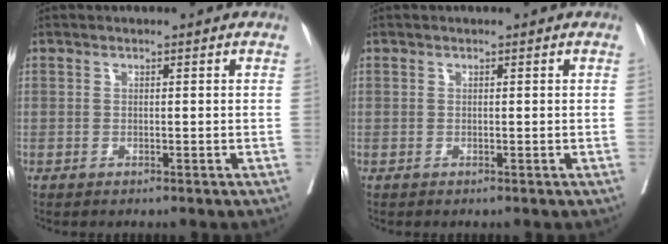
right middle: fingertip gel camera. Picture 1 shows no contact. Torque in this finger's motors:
{"motor_torque": [-0.13, -0.05, -0.02, -0.03]}